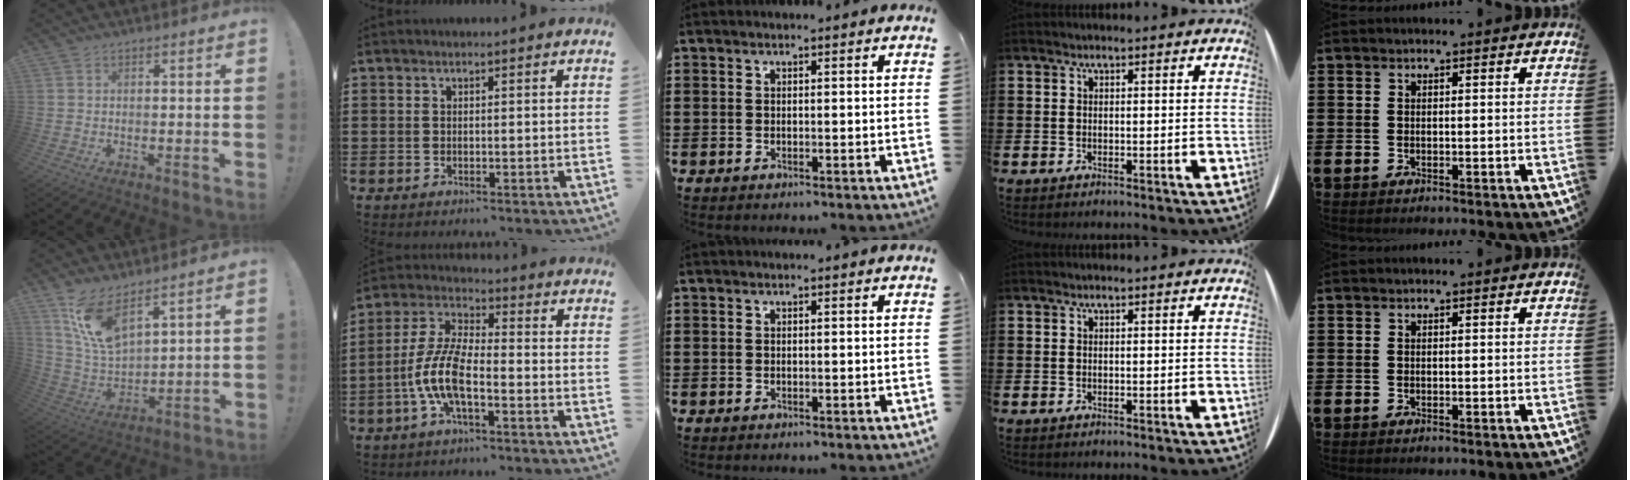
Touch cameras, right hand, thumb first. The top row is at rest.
{"thumb": {"total": 12.7, "force": [9.0, 4.8, 7.7], "torque": [-0.163, -0.044, 0.172]}, "index": {"total": 8.4, "force": [-3.1, 2.7, 7.3], "torque": [-0.187, -0.014, -0.068]}}